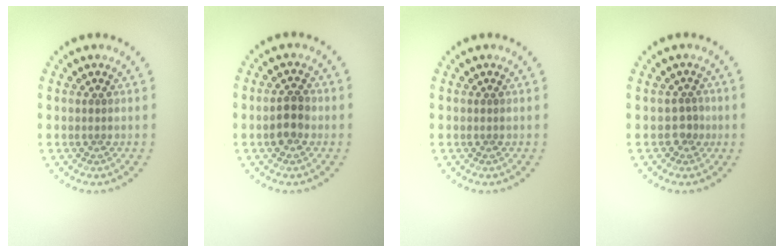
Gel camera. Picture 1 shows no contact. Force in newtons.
{"total": 2.4, "press": 2.4, "slide": 0.4}
{"total": 0.0}
{"total": 1.3, "press": 0.9, "slide": 0.8}